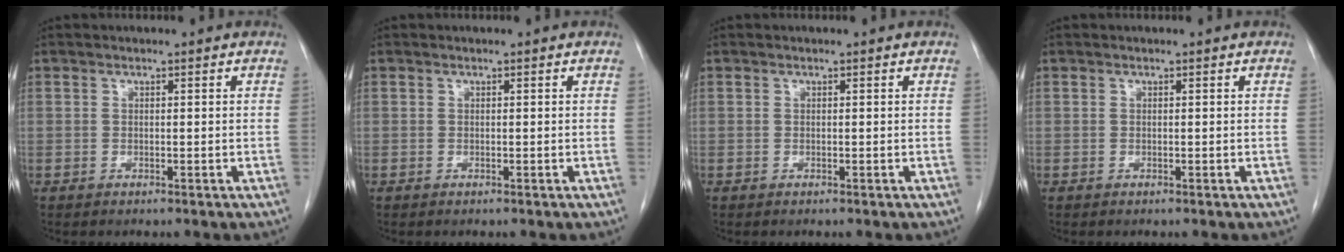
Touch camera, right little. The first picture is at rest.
{"total": 0.0}
{"total": 0.0}
{"total": 0.0}